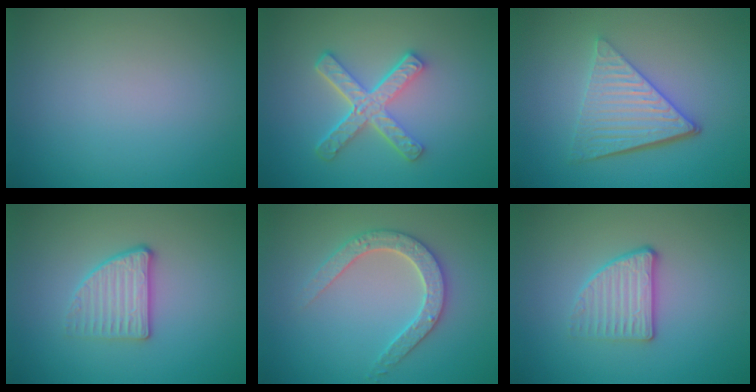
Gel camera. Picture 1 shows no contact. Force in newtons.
{"total": 4.9, "press": 3.5, "slide": 3.4}
{"total": 5.5, "press": 3.9, "slide": 3.9}
{"total": 2.7, "press": 2.4, "slide": 1.2}
{"total": 3.0, "press": 2.9, "slide": 0.6}
{"total": 2.9, "press": 2.5, "slide": 1.4}